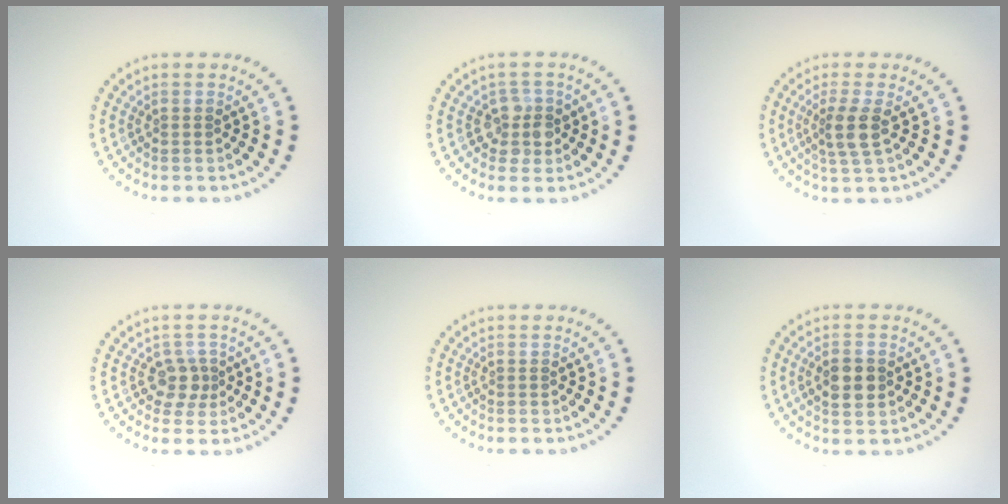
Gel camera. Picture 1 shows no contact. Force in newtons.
{"total": 2.3, "press": 2.0, "slide": 1.1}
{"total": 2.7, "press": 2.2, "slide": 1.5}
{"total": 2.0, "press": 1.7, "slide": 1.1}
{"total": 0.0}
{"total": 2.7, "press": 2.7, "slide": 0.1}